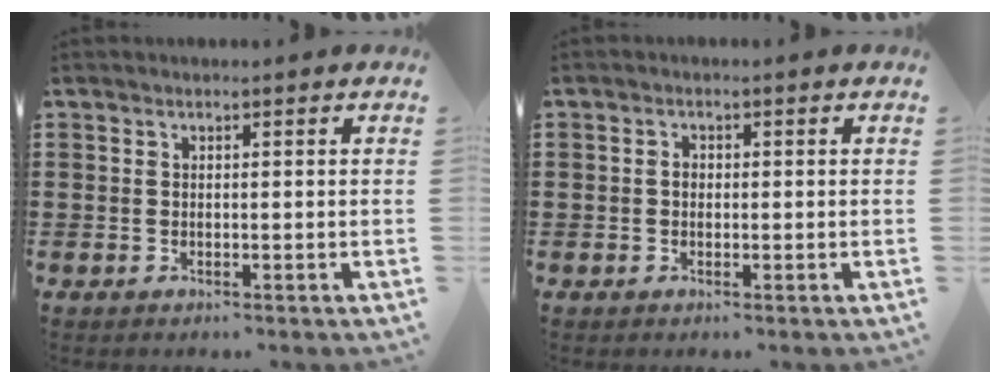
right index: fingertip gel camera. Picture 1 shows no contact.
{"total": 1.2, "force": [-0.1, 0.9, 0.8], "torque": [-0.017, 0.005, -0.002]}